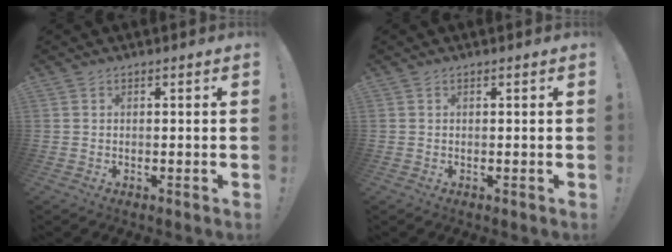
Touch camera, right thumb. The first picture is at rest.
{"total": 0.0}